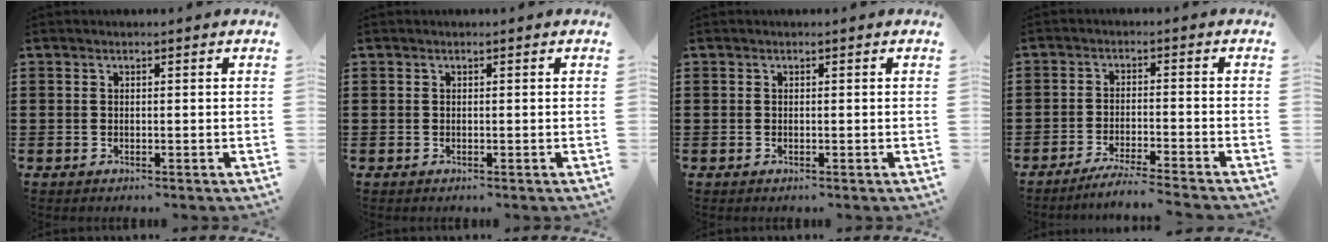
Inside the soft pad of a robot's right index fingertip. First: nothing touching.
{"total": 0.0}
{"total": 0.0}
{"total": 3.7, "force": [-3.4, -0.5, 1.2], "torque": [-0.026, -0.008, -0.070]}